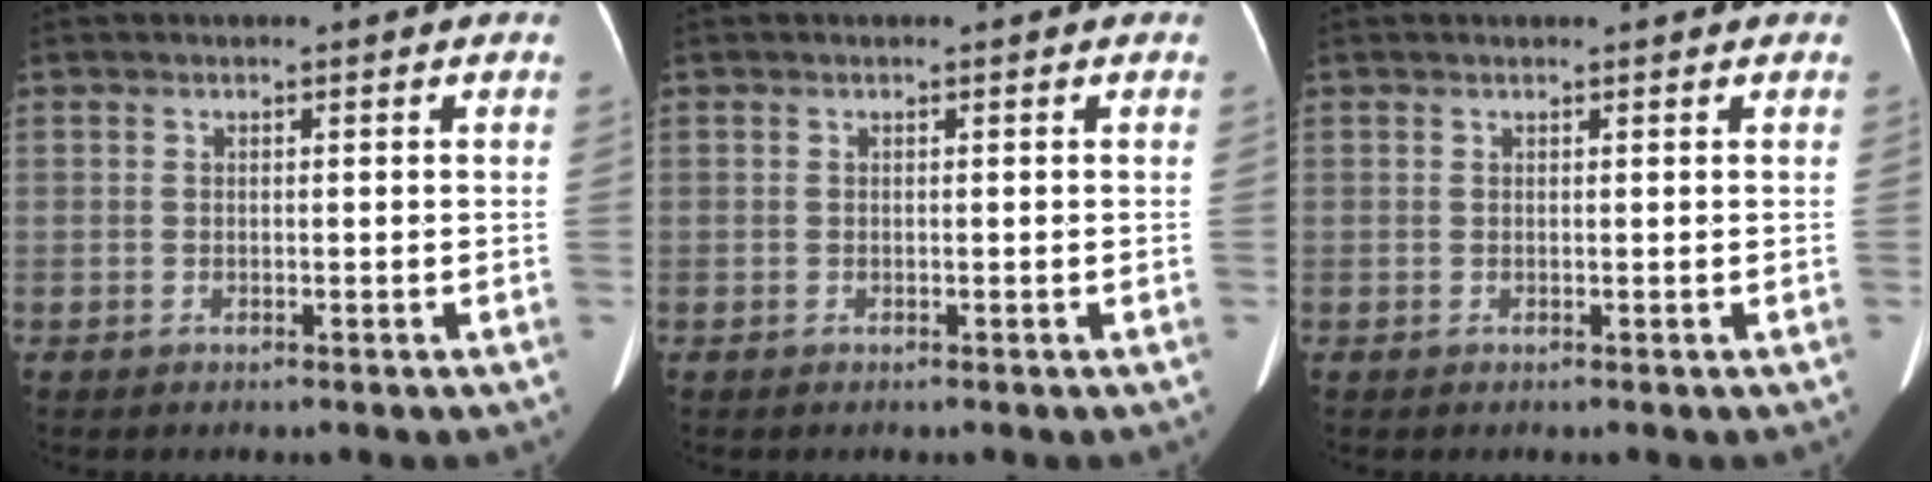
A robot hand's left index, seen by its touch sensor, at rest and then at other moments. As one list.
[{"total": 0.0}, {"total": 0.9, "force": [0.9, 0.1, 0.3], "torque": [-0.006, 0.011, 0.014]}]